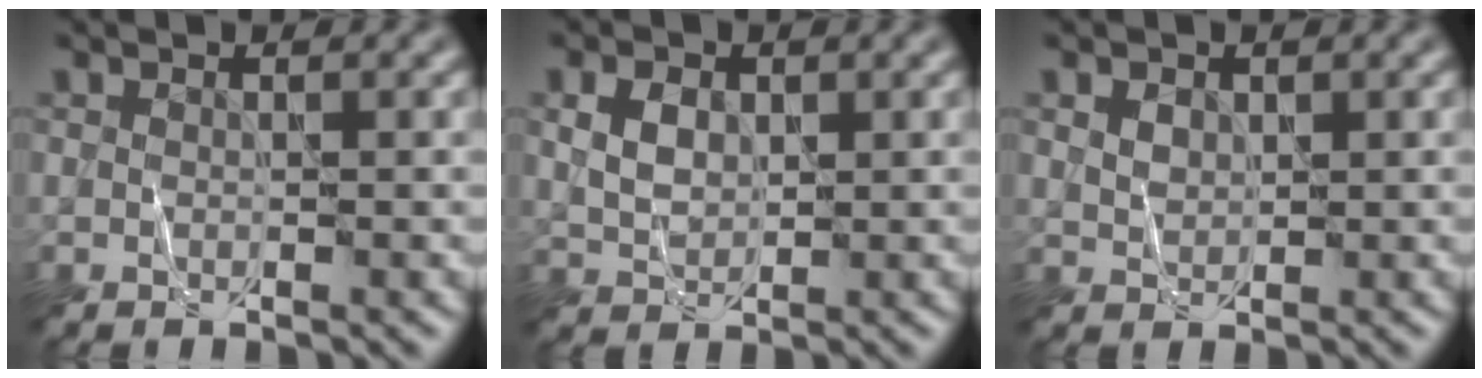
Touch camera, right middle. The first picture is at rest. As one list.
[{"total": 2.7, "force": [0.8, 2.0, 1.7], "torque": [-0.037, 0.002, 0.015]}, {"total": 1.4, "force": [0.6, 1.1, 0.7], "torque": [-0.016, 0.002, 0.013]}]